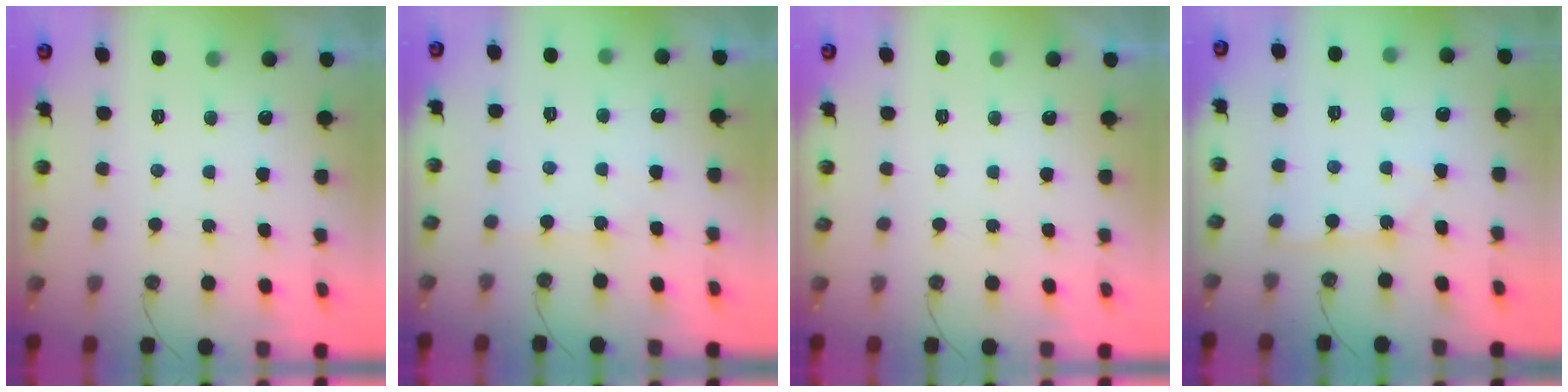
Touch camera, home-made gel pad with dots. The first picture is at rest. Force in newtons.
{"total": 2.9, "press": 2.9, "slide": 0.5}
{"total": 0.0}
{"total": 2.4, "press": 2.4, "slide": 0.2}